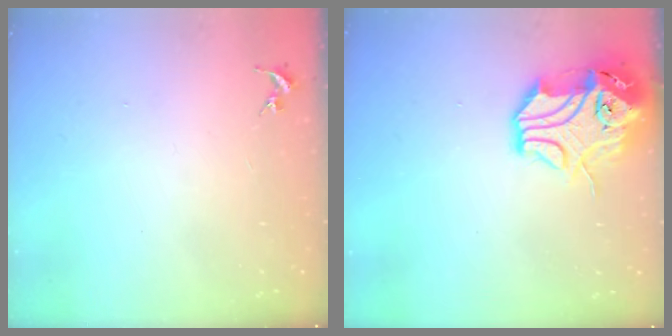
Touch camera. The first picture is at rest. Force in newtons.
{"total": 16.1, "press": 15.9, "slide": 2.3}